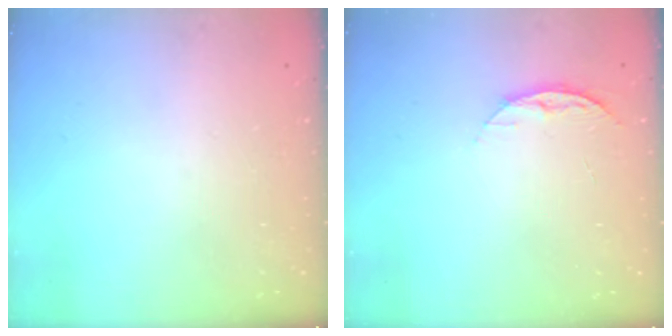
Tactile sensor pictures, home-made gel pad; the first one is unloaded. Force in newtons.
{"total": 7.2, "press": 7.2, "slide": 0.9}